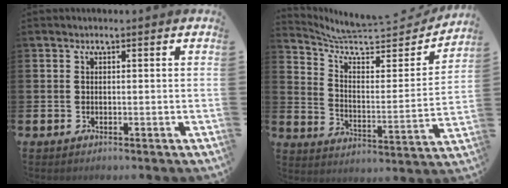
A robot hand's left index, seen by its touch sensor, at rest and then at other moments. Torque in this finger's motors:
{"motor_torque": [0.49, -0.76, 0.03, 0.04]}